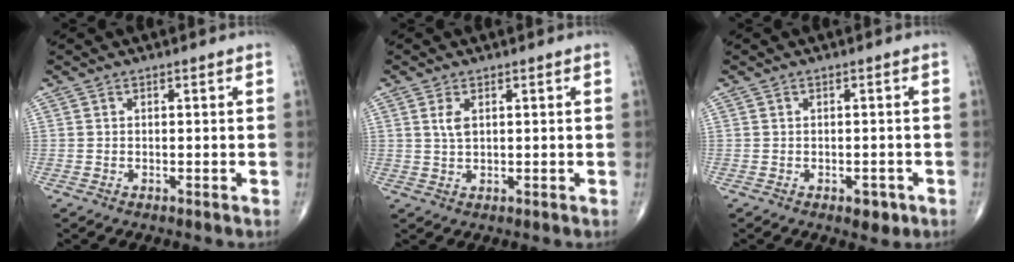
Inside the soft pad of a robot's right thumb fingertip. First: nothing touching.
{"total": 2.5, "force": [0.9, 1.2, 2.0], "torque": [-0.040, 0.000, 0.021]}
{"total": 2.6, "force": [-1.2, 1.5, 1.7], "torque": [-0.010, 0.004, -0.011]}